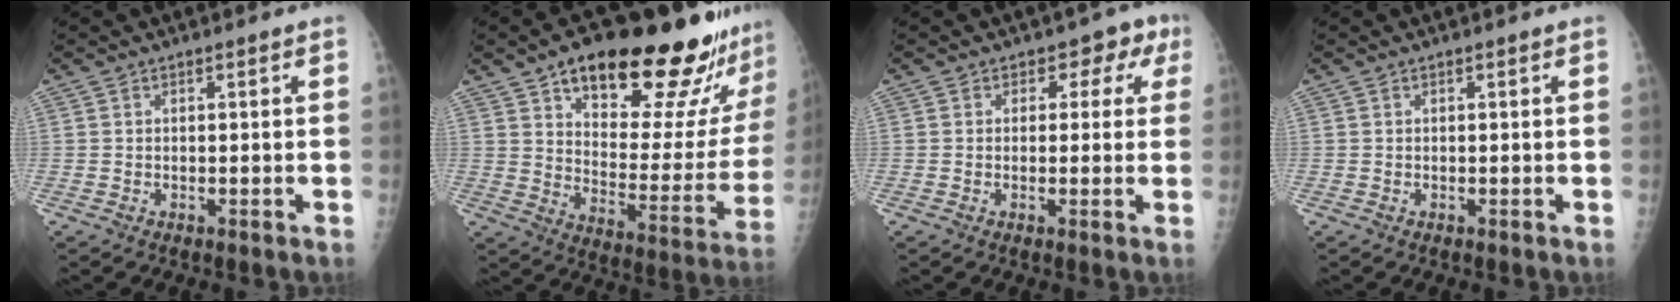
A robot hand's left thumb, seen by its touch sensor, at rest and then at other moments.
{"total": 27.0, "force": [19.2, 8.3, 17.1], "torque": [-0.196, -0.085, 0.269]}
{"total": 4.6, "force": [1.8, 3.5, 2.4], "torque": [0.015, 0.001, 0.010]}
{"total": 0.0}